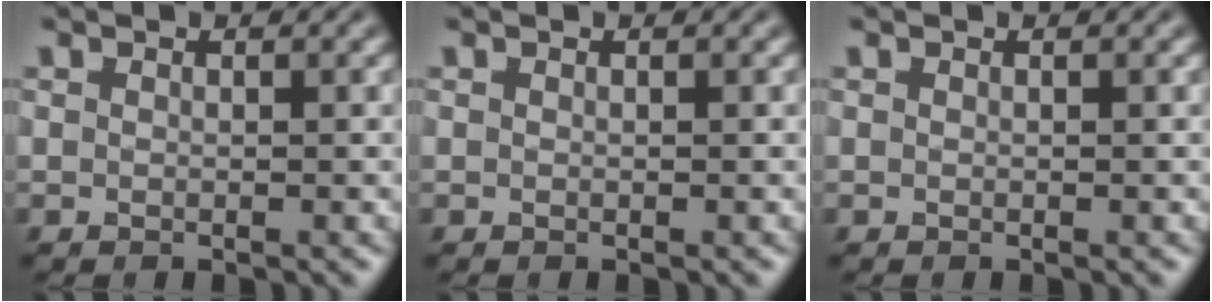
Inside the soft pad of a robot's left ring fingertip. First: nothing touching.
{"total": 0.0}
{"total": 0.0}